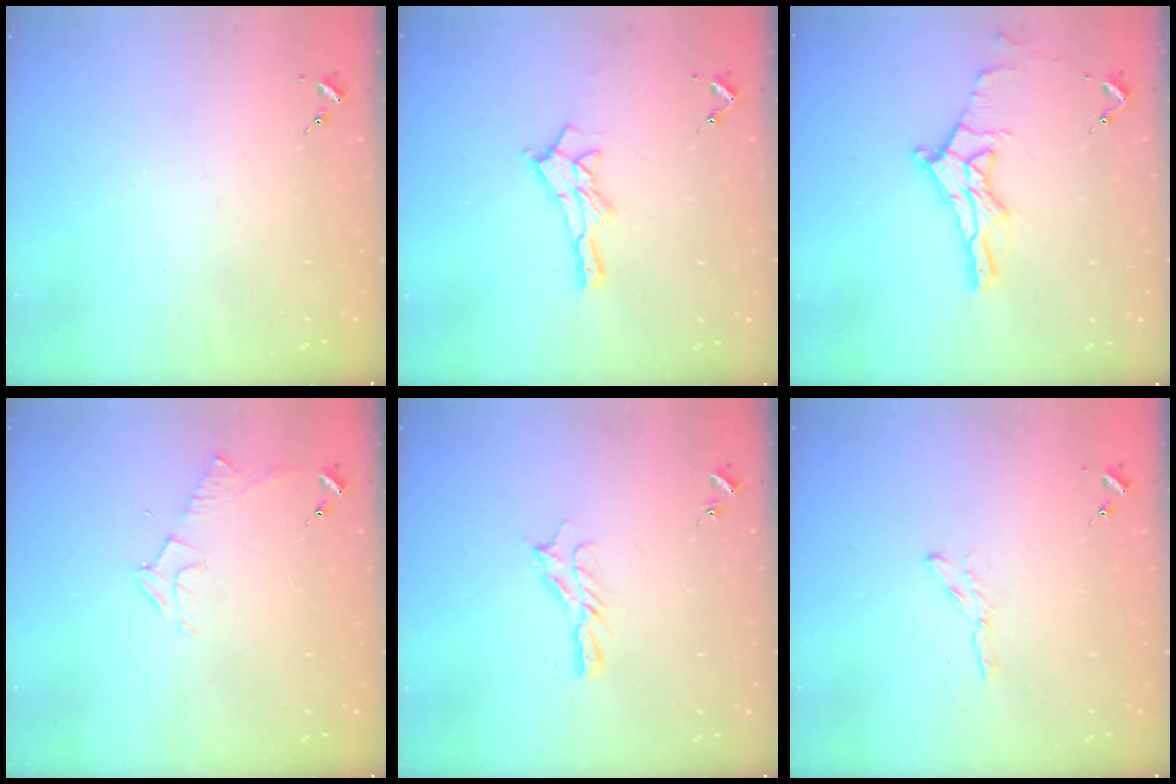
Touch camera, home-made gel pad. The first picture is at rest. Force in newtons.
{"total": 10.1, "press": 10.1, "slide": 0.4}
{"total": 12.5, "press": 12.4, "slide": 0.8}
{"total": 6.2, "press": 6.2, "slide": 0.7}
{"total": 6.9, "press": 6.9, "slide": 0.2}
{"total": 2.4, "press": 2.4, "slide": 0.2}